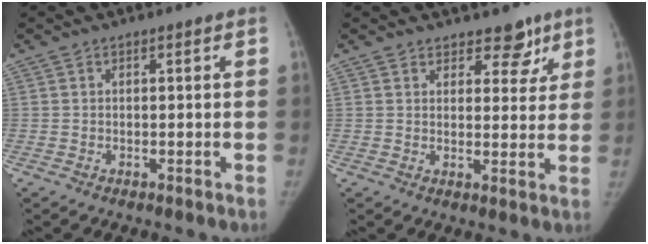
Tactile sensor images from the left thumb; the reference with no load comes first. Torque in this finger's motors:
{"motor_torque": [-0.27, -0.14, 0.13, 0.02, -0.01]}